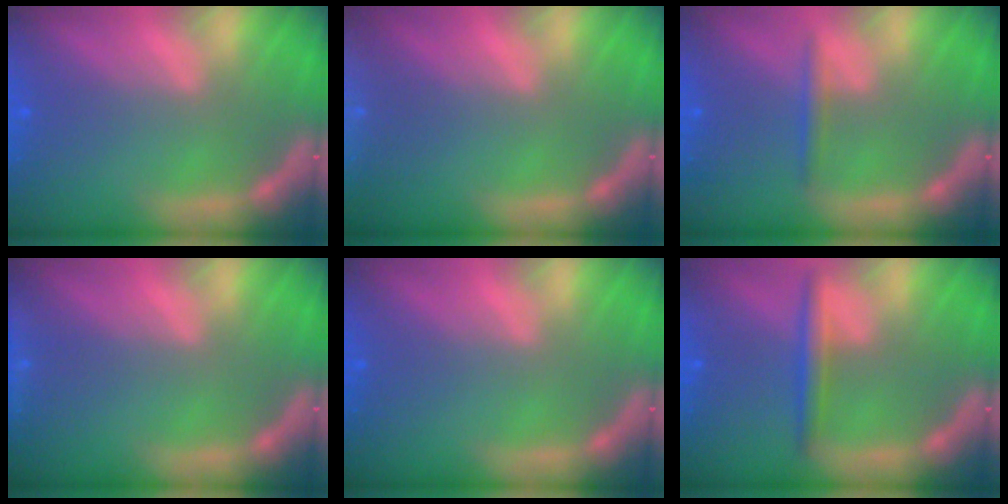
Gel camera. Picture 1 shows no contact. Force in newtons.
{"total": 9.0}
{"total": 1.4}
{"total": 1.4}
{"total": 0.0}
{"total": 2.5}